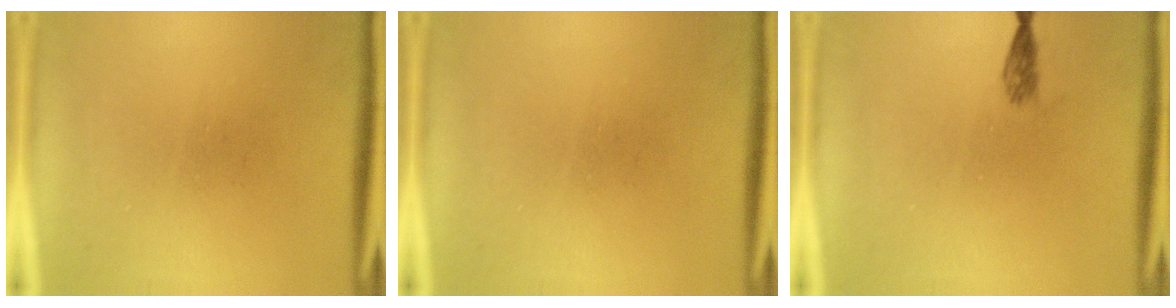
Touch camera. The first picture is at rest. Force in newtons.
{"total": 0.0}
{"total": 1.3}